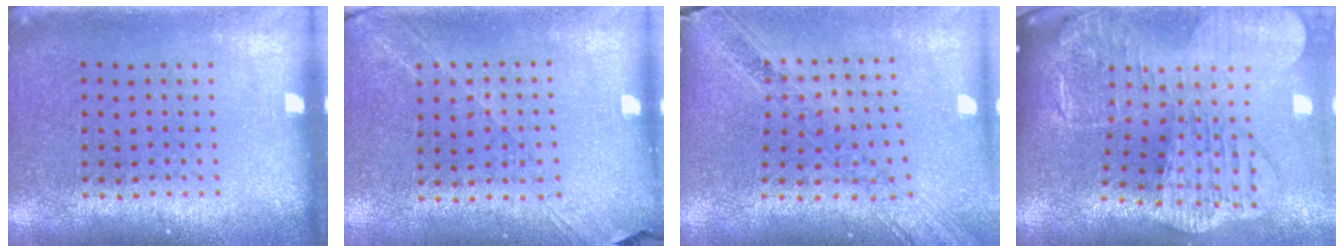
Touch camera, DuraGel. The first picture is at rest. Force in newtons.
{"total": 1.3, "press": 1.2, "slide": 0.5}
{"total": 1.2, "press": 1.2, "slide": 0.3}
{"total": 3.7, "press": 3.0, "slide": 2.3}